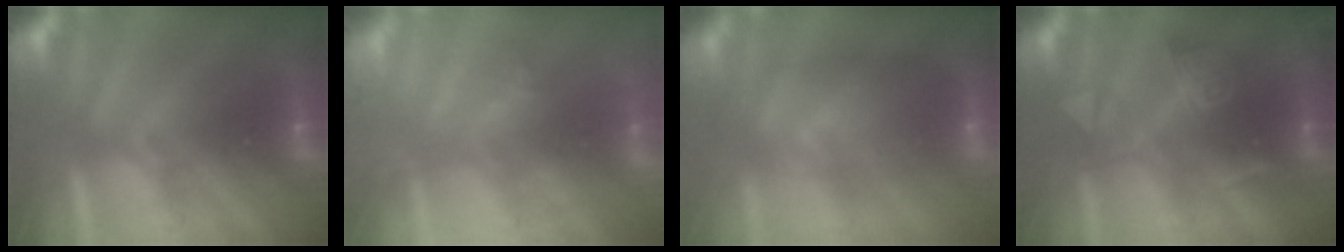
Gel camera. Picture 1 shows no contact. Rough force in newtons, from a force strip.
{"total": 1.7}
{"total": 6.8}
{"total": 2.7}